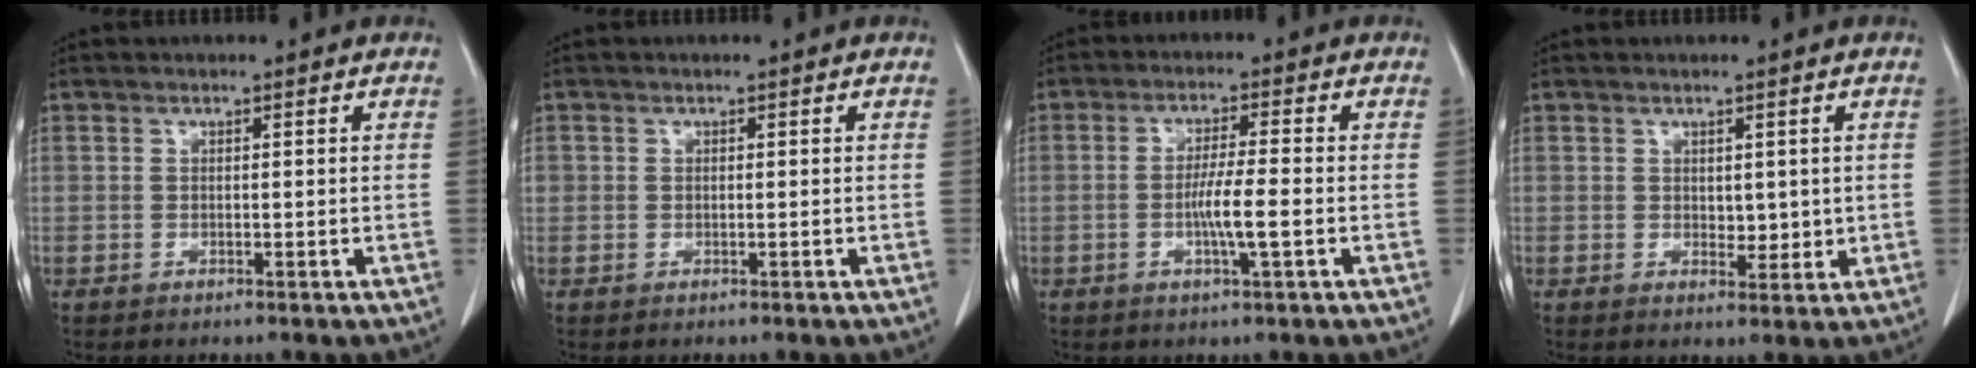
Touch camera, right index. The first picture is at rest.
{"total": 0.7, "force": [0.2, 0.6, 0.1], "torque": [0.008, 0.008, 0.004]}
{"total": 5.4, "force": [-1.2, -0.1, 5.3], "torque": [-0.095, -0.005, -0.021]}
{"total": 2.5, "force": [0.6, 1.6, 1.8], "torque": [-0.018, -0.005, 0.016]}